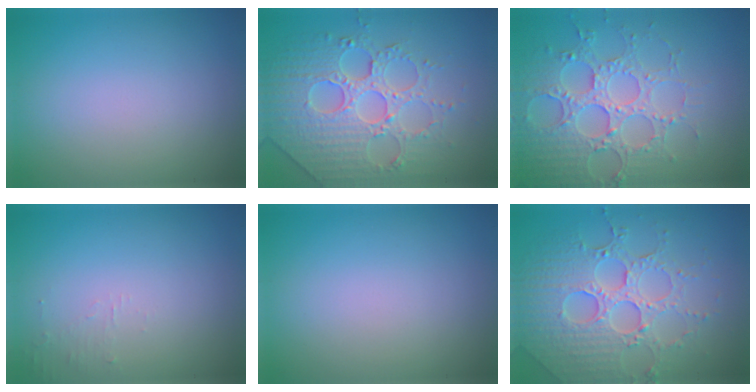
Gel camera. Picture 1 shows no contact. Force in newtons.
{"total": 6.3, "press": 5.6, "slide": 3.0}
{"total": 5.2, "press": 4.9, "slide": 1.8}
{"total": 0.9, "press": 0.9, "slide": 0.1}
{"total": 0.0}
{"total": 6.9, "press": 5.3, "slide": 4.4}